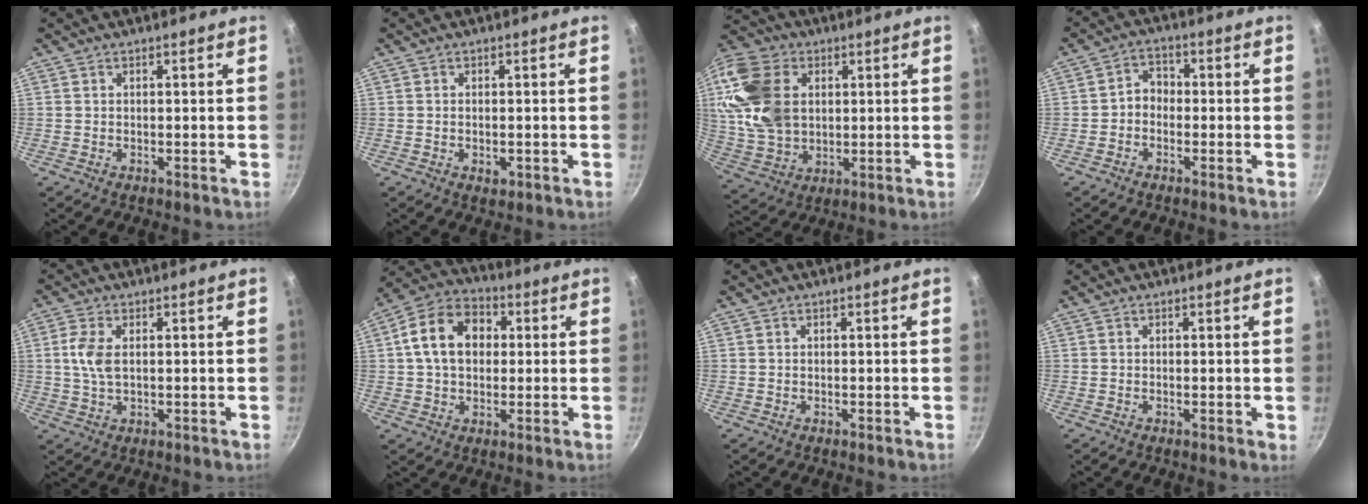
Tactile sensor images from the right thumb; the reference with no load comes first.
{"total": 1.7, "force": [-0.4, 1.1, 1.2], "torque": [-0.018, -0.002, -0.006]}
{"total": 17.5, "force": [3.7, 12.6, 11.6], "torque": [-0.209, -0.004, 0.074]}
{"total": 3.6, "force": [-1.2, 2.9, 1.9], "torque": [-0.013, 0.023, -0.031]}
{"total": 5.4, "force": [0.9, 2.9, 4.4], "torque": [-0.095, 0.003, 0.017]}
{"total": 13.1, "force": [1.9, 9.7, 8.6], "torque": [-0.121, 0.023, 0.017]}
{"total": 0.0}
{"total": 0.5, "force": [0.0, 0.1, 0.5], "torque": [-0.007, -0.001, -0.002]}